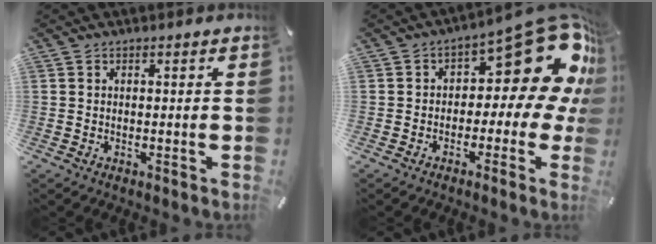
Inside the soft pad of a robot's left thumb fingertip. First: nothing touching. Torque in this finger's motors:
{"motor_torque": [0.58, 0.54, 0.70, 0.49, -0.01]}